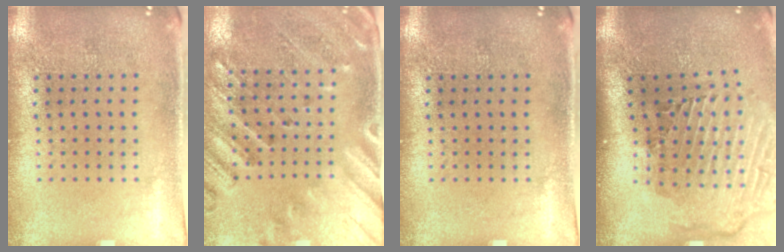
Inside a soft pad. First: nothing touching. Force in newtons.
{"total": 2.4, "press": 2.0, "slide": 1.4}
{"total": 0.0}
{"total": 2.9, "press": 2.0, "slide": 2.1}